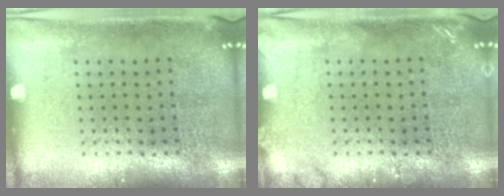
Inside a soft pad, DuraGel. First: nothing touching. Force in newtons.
{"total": 1.3, "press": 1.3, "slide": 0.2}